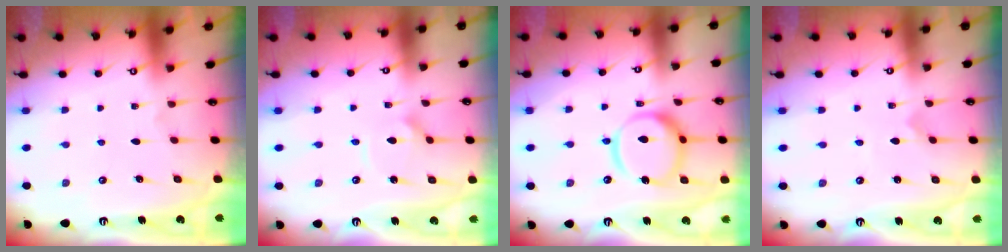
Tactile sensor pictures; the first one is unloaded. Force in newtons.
{"total": 4.0, "press": 4.0, "slide": 0.4}
{"total": 14.1, "press": 14.1, "slide": 1.3}
{"total": 0.0}